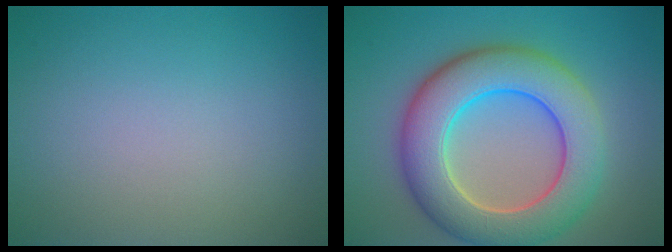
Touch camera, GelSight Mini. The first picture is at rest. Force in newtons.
{"total": 9.7, "press": 9.7, "slide": 0.3}